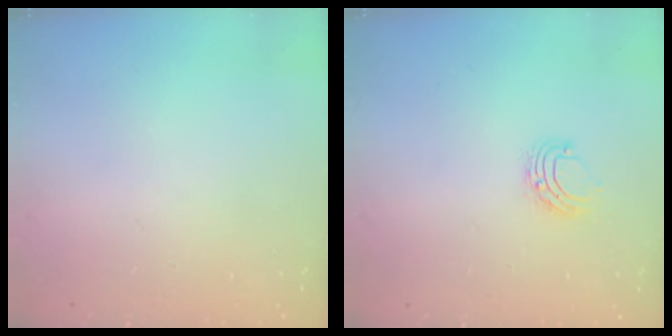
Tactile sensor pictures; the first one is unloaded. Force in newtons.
{"total": 5.5, "press": 5.4, "slide": 0.6}